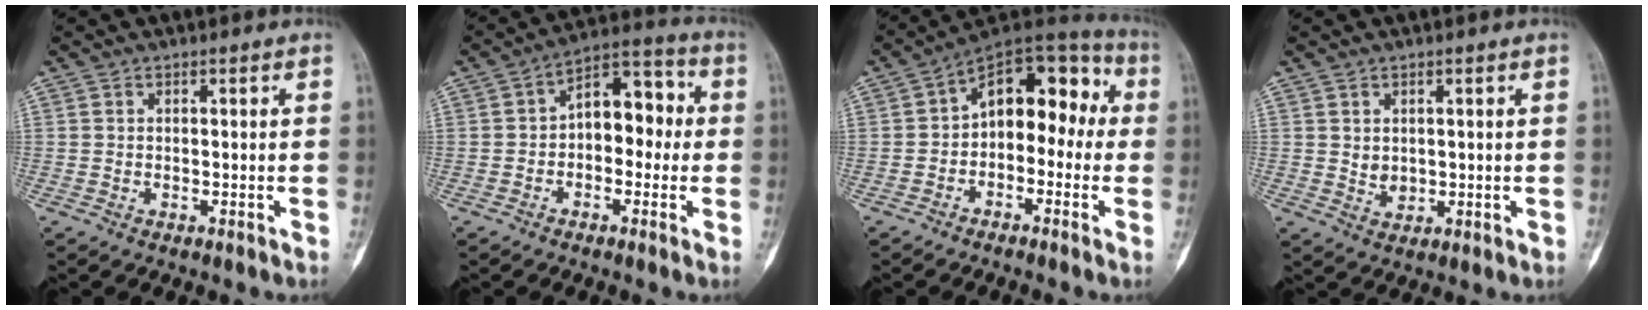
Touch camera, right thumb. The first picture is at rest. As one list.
[{"total": 10.8, "force": [0.0, 6.8, 8.3], "torque": [-0.086, 0.040, -0.014]}, {"total": 13.6, "force": [0.0, 8.7, 10.5], "torque": [-0.104, 0.055, -0.020]}, {"total": 2.2, "force": [0.6, 1.8, 1.1], "torque": [-0.012, -0.007, 0.019]}]